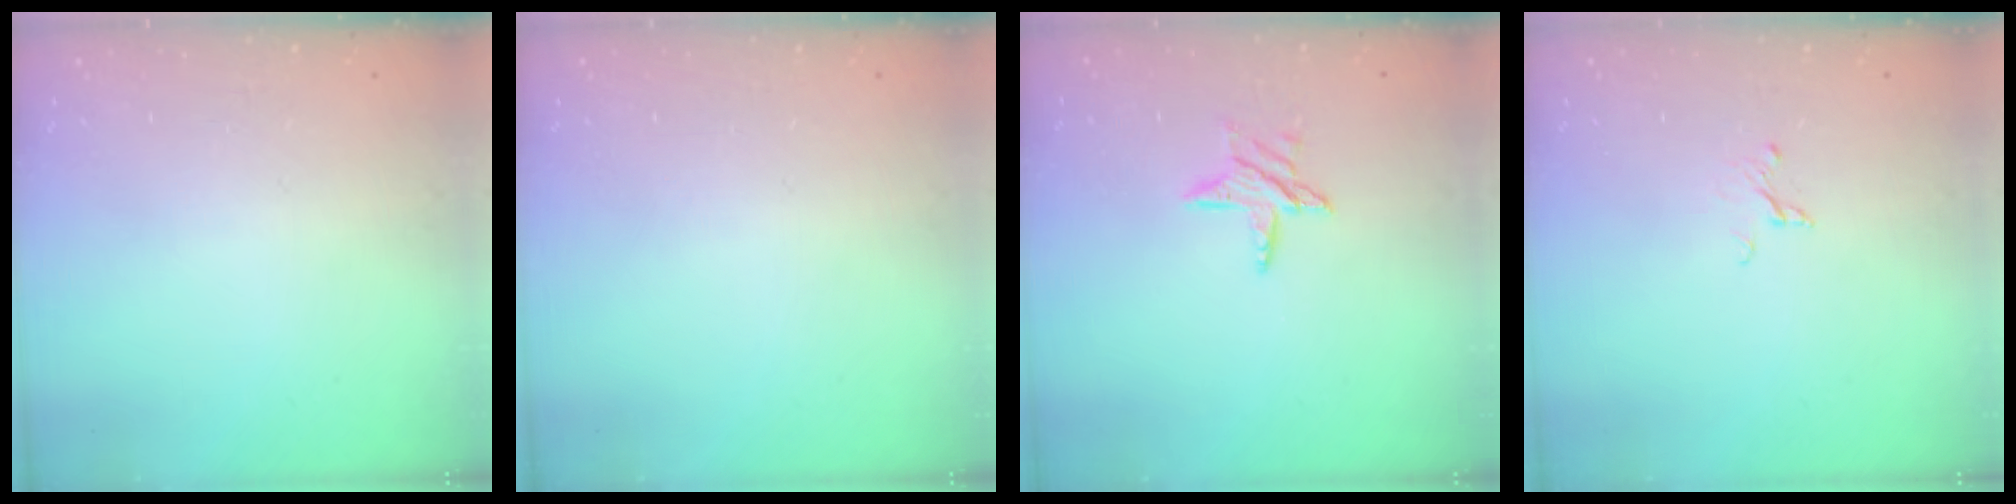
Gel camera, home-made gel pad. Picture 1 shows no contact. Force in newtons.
{"total": 0.0}
{"total": 7.4, "press": 7.4, "slide": 0.5}
{"total": 2.2, "press": 2.2, "slide": 0.1}